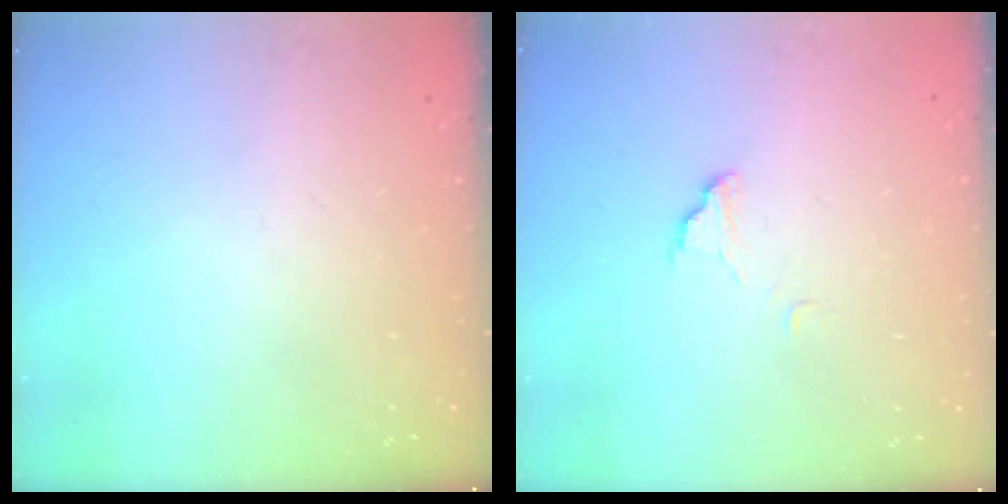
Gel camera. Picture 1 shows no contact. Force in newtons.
{"total": 6.9, "press": 6.9, "slide": 0.6}